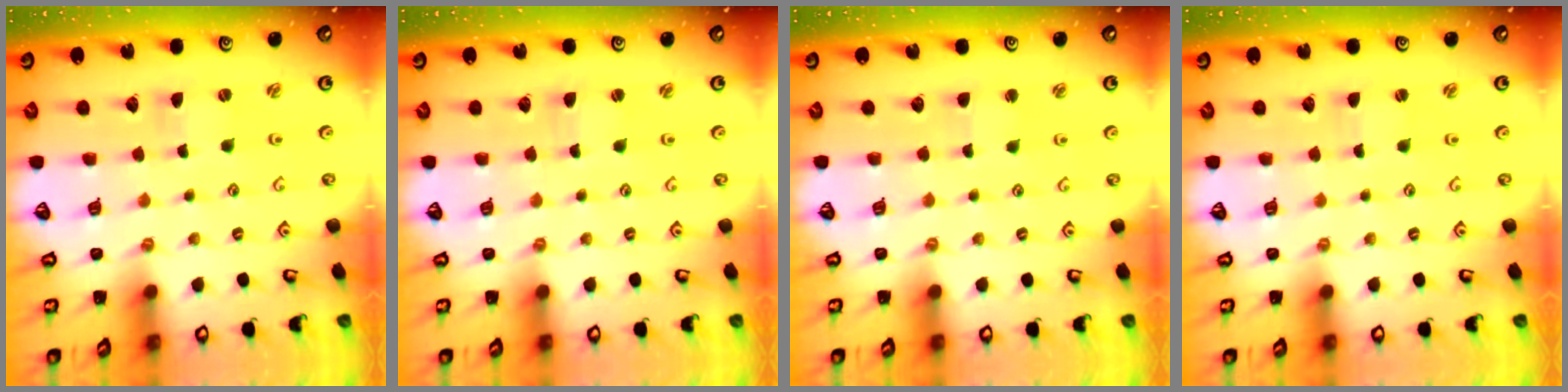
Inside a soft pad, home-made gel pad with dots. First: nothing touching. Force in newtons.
{"total": 0.5, "press": 0.5, "slide": 0.1}
{"total": 1.4, "press": 1.4, "slide": 0.3}
{"total": 0.0}